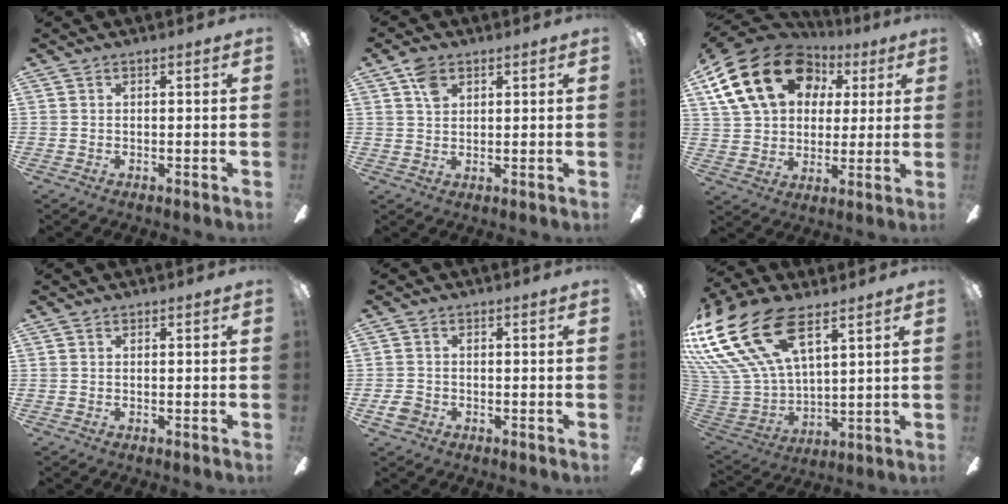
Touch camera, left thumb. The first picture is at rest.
{"total": 4.4, "force": [2.4, 2.8, 2.4], "torque": [-0.046, 0.000, 0.044]}
{"total": 21.9, "force": [8.7, 15.8, 12.4], "torque": [-0.235, -0.010, 0.156]}
{"total": 0.0}
{"total": 3.2, "force": [-1.4, 2.5, 1.4], "torque": [-0.035, 0.005, -0.028]}
{"total": 24.6, "force": [14.0, 12.4, 16.0], "torque": [-0.356, -0.078, 0.254]}